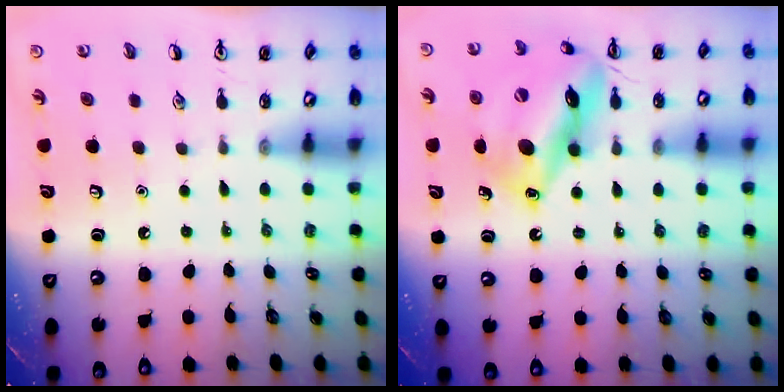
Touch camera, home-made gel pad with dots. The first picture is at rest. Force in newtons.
{"total": 17.4, "press": 17.4, "slide": 1.7}